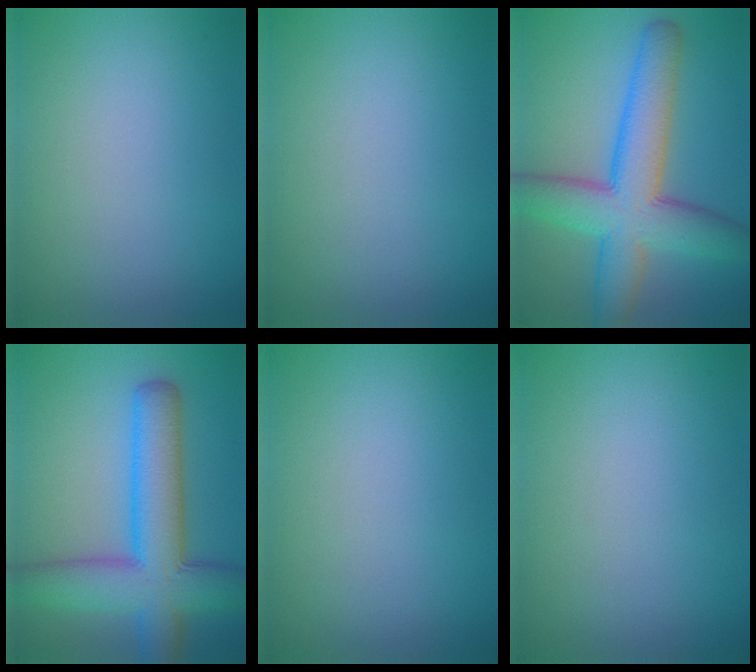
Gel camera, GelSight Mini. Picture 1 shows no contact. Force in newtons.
{"total": 0.0}
{"total": 9.1, "press": 9.1, "slide": 0.2}
{"total": 8.9, "press": 8.9, "slide": 0.4}
{"total": 0.0}
{"total": 0.0}